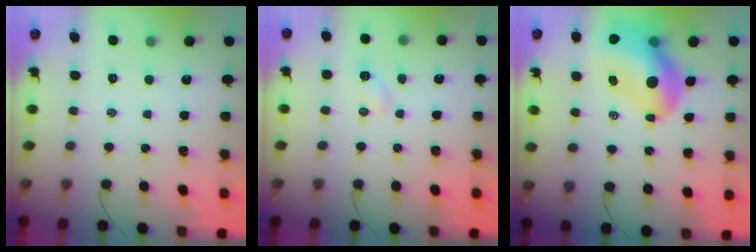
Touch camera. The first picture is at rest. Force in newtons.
{"total": 3.2, "press": 3.0, "slide": 0.9}
{"total": 14.6, "press": 14.0, "slide": 4.1}